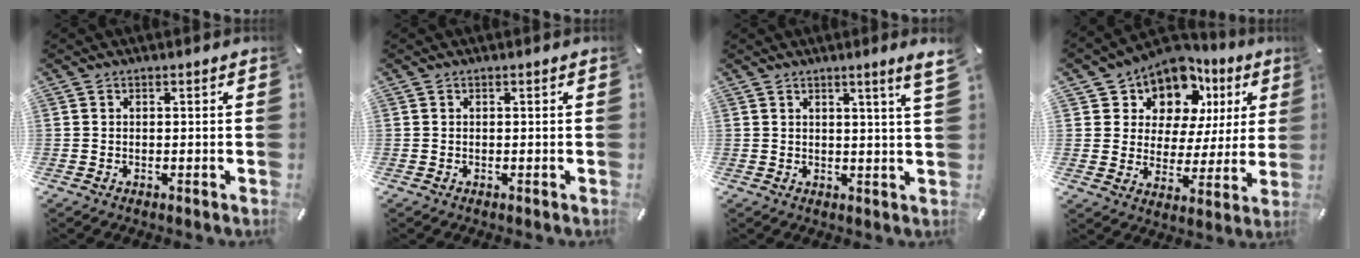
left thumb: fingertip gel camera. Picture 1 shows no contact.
{"total": 0.0}
{"total": 4.8, "force": [2.7, -0.4, 3.9], "torque": [-0.061, -0.014, 0.041]}
{"total": 10.5, "force": [7.1, 7.3, 2.4], "torque": [-0.052, -0.061, 0.130]}